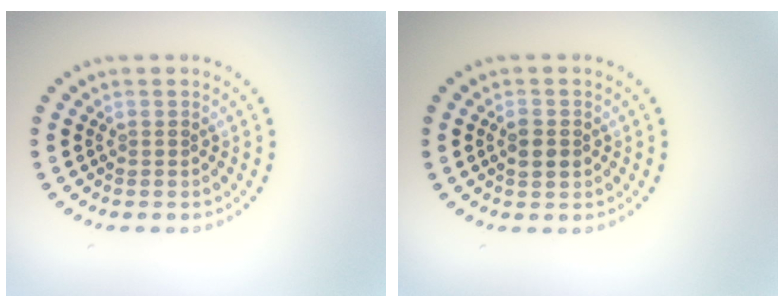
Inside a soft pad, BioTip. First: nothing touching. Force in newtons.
{"total": 1.6, "press": 1.6, "slide": 0.1}